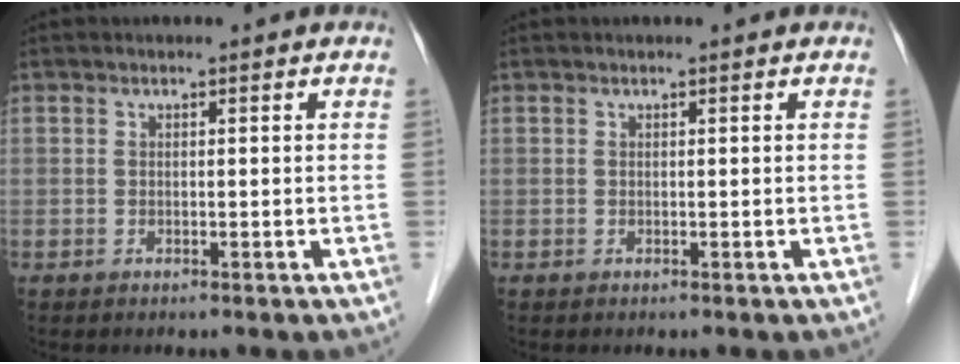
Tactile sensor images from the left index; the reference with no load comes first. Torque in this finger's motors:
{"motor_torque": [0.09, 0.03, 0.00, -0.01]}